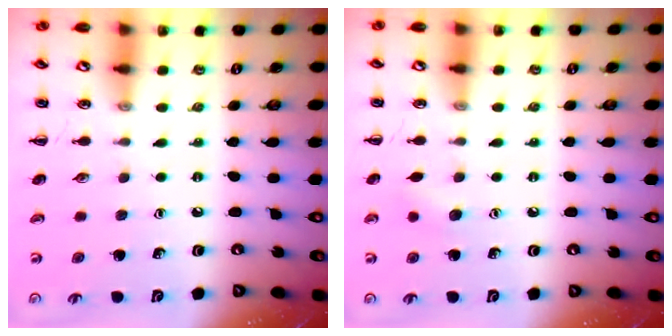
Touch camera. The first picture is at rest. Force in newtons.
{"total": 5.5, "press": 5.3, "slide": 1.2}